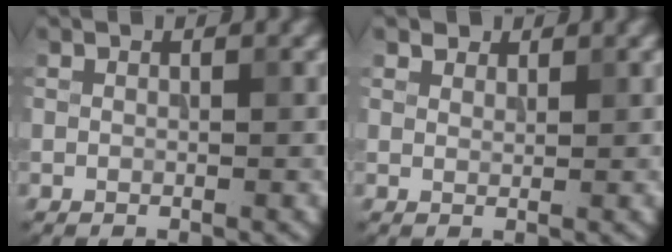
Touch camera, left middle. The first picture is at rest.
{"total": 1.5, "force": [1.3, 0.7, 0.2], "torque": [-0.007, -0.007, 0.025]}